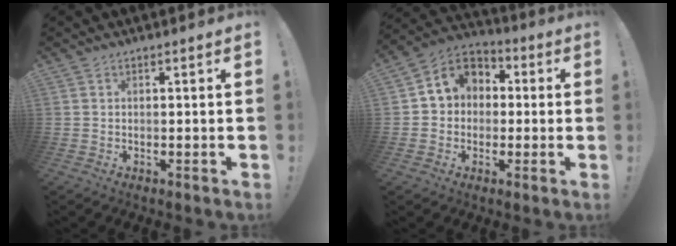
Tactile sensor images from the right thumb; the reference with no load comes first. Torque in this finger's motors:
{"motor_torque": [0.21, 0.27, 0.07, 0.42, 0.18]}